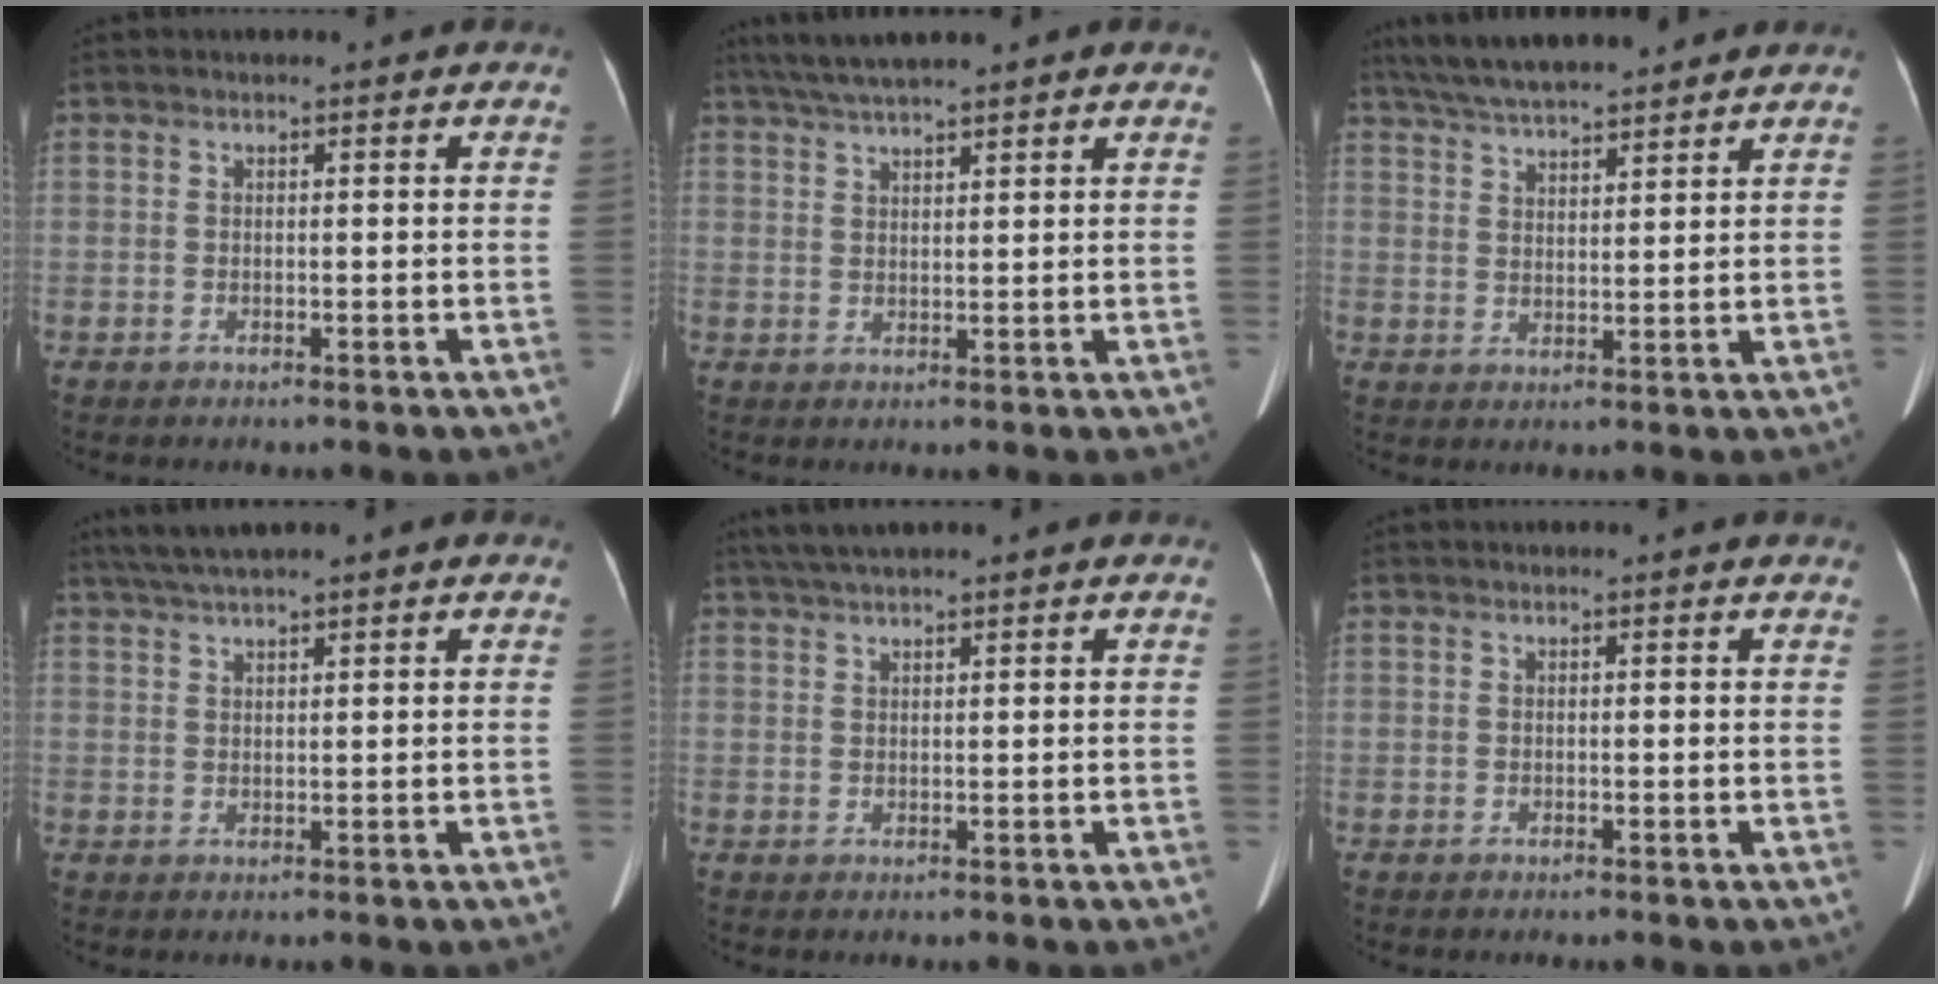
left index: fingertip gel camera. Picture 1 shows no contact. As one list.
[{"total": 8.0, "force": [6.6, 0.9, 4.5], "torque": [-0.071, 0.040, 0.104]}, {"total": 12.2, "force": [10.8, 1.9, 5.4], "torque": [-0.094, 0.032, 0.177]}, {"total": 6.7, "force": [5.3, 0.6, 4.1], "torque": [-0.068, 0.040, 0.086]}, {"total": 5.5, "force": [4.5, 0.4, 3.1], "torque": [-0.052, 0.036, 0.079]}, {"total": 1.5, "force": [1.4, 0.2, 0.4], "torque": [-0.010, 0.001, 0.005]}]